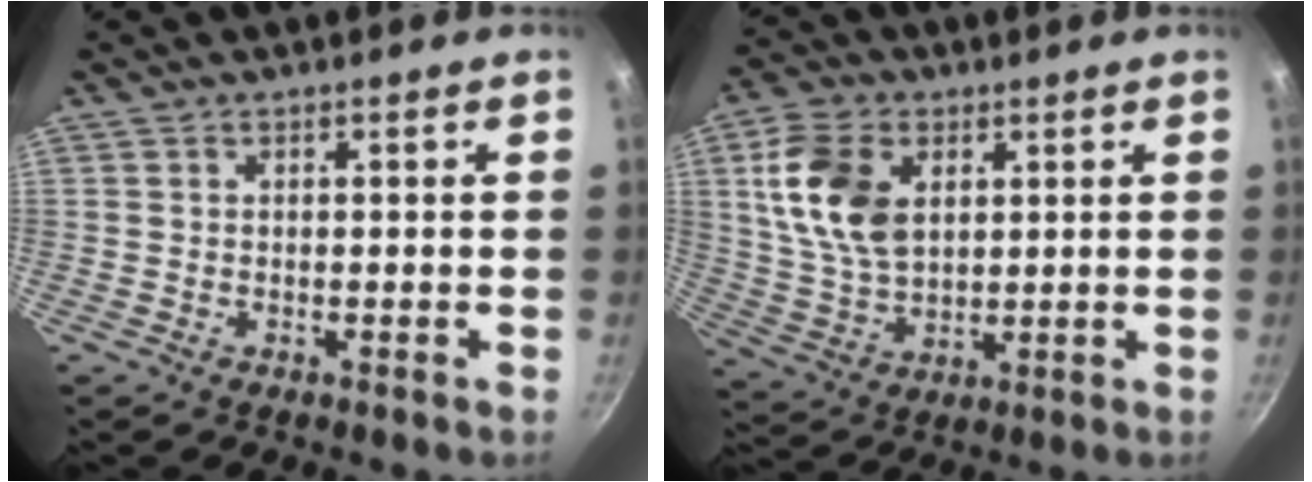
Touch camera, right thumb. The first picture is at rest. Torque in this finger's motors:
{"motor_torque": [-1.31, 1.69, 1.48, 0.47, 0.15]}